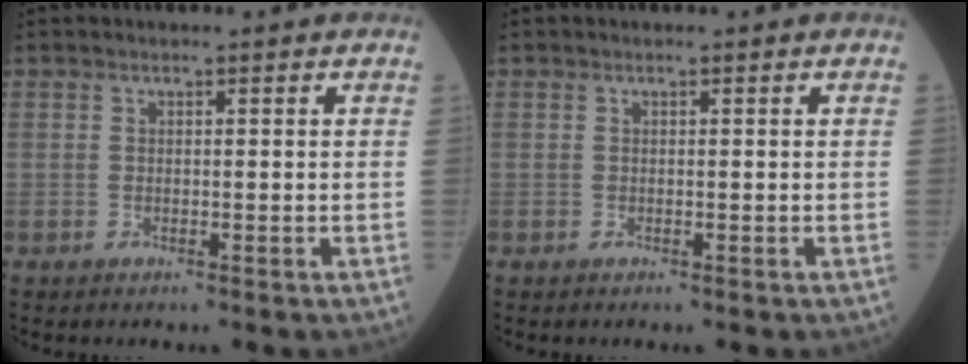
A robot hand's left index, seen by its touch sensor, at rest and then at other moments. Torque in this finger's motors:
{"motor_torque": [0.00, 0.00, 0.00, 0.00]}